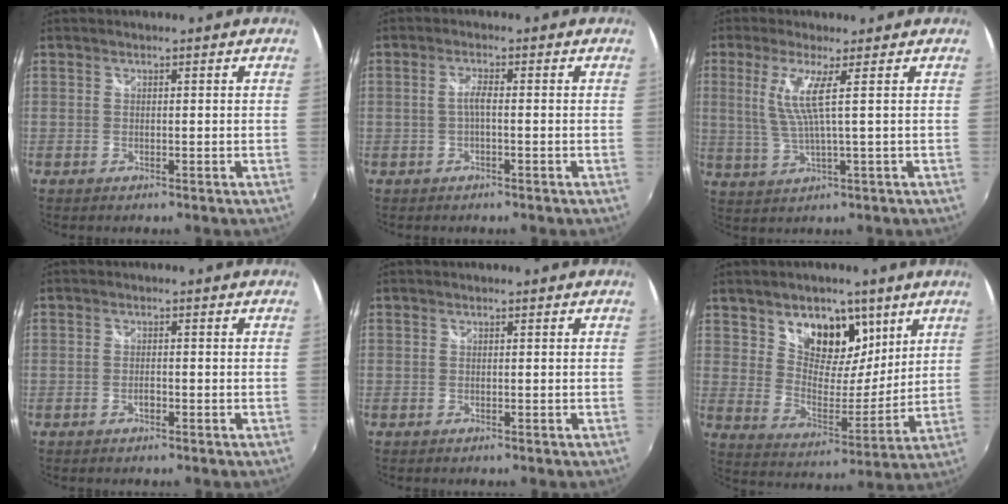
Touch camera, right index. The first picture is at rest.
{"total": 2.0, "force": [-0.6, 0.3, 1.8], "torque": [-0.038, 0.003, -0.013]}
{"total": 5.9, "force": [1.4, -0.5, 5.7], "torque": [-0.120, -0.008, 0.034]}
{"total": 1.3, "force": [-0.6, 0.6, 1.1], "torque": [-0.021, 0.000, -0.011]}
{"total": 0.0}
{"total": 14.0, "force": [7.8, 9.0, 7.3], "torque": [-0.115, -0.001, 0.134]}